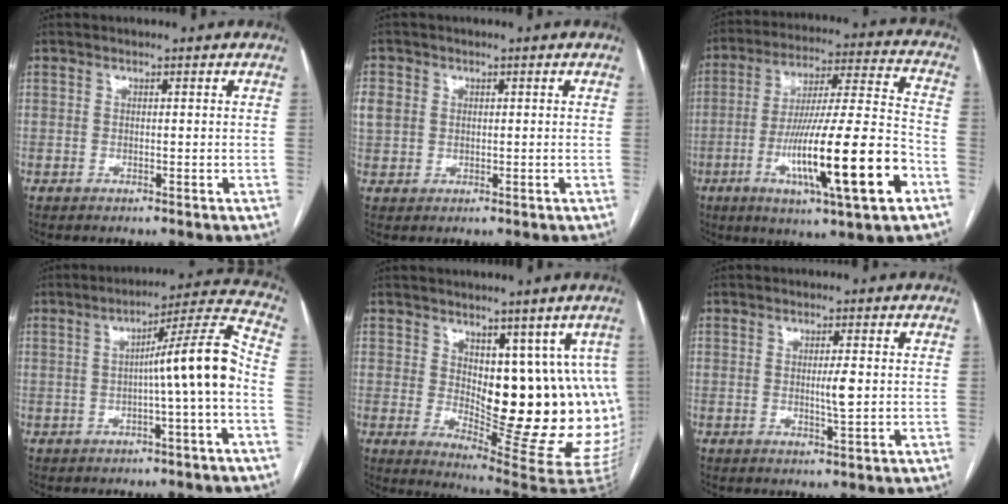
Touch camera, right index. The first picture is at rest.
{"total": 4.1, "force": [0.7, 3.6, 1.8], "torque": [-0.053, 0.015, 0.019]}
{"total": 21.0, "force": [-7.8, 1.0, 19.5], "torque": [-0.326, -0.016, -0.126]}
{"total": 9.6, "force": [-1.7, -1.0, 9.4], "torque": [-0.136, 0.026, -0.024]}
{"total": 17.4, "force": [2.5, 6.5, 15.9], "torque": [-0.164, -0.016, 0.051]}
{"total": 2.5, "force": [0.0, 0.2, 2.5], "torque": [-0.044, -0.003, 0.000]}